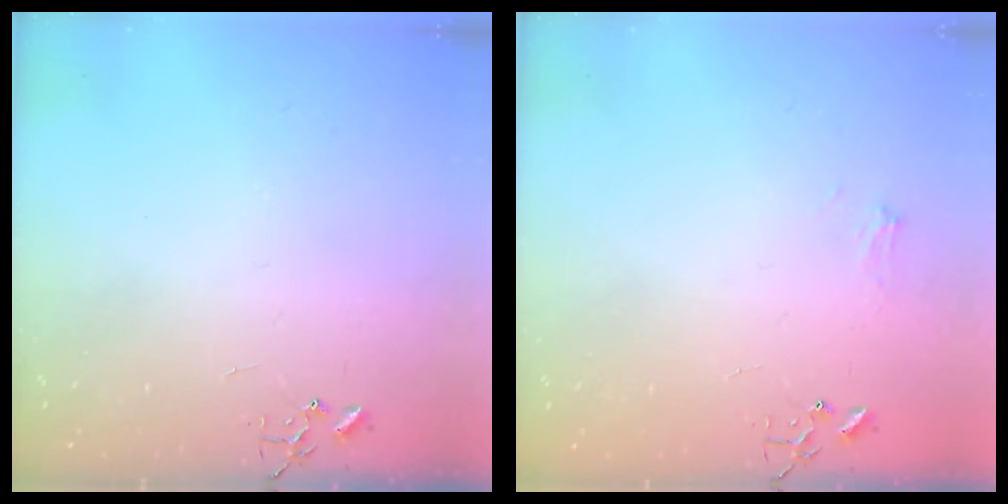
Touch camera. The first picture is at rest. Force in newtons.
{"total": 5.3, "press": 5.3, "slide": 0.6}